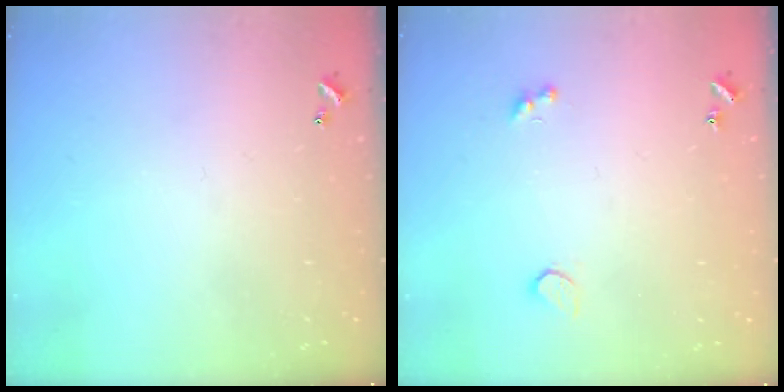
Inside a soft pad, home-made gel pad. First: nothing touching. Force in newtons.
{"total": 2.6, "press": 2.2, "slide": 1.2}